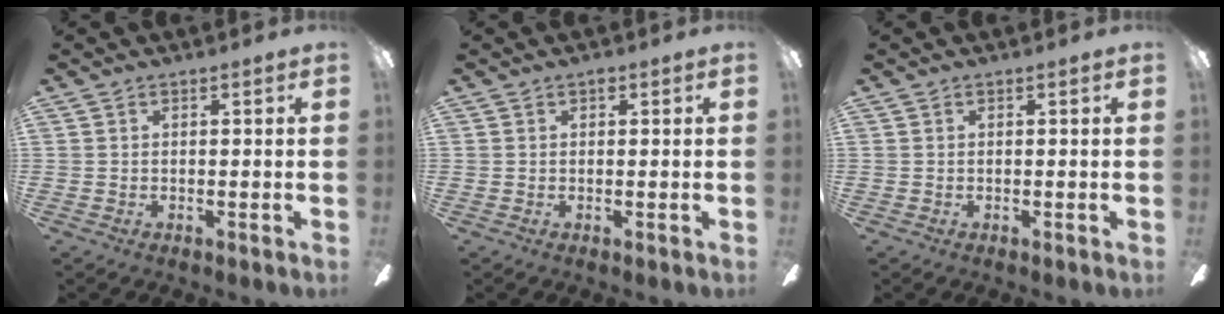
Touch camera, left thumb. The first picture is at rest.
{"total": 0.9, "force": [0.3, 0.5, 0.6], "torque": [-0.012, 0.004, 0.005]}
{"total": 0.0}